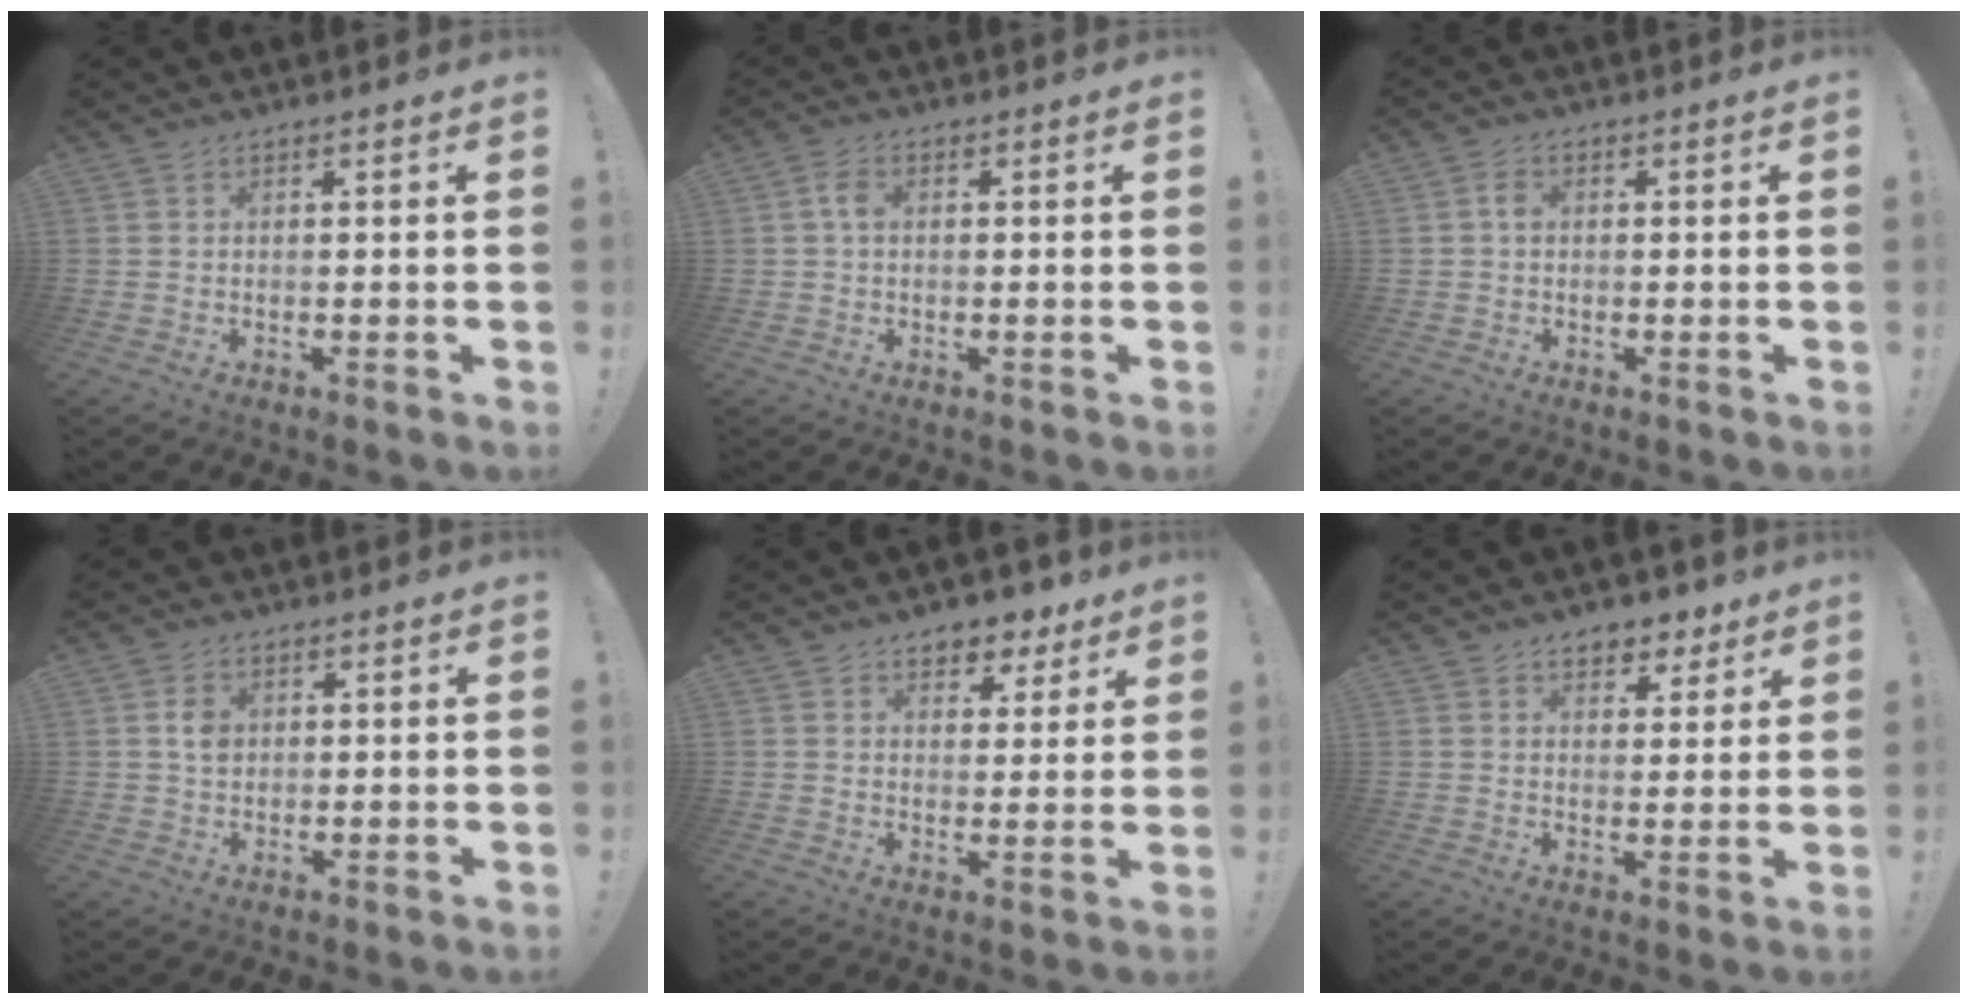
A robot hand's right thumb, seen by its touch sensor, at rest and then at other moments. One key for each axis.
{"total": 3.4, "fx": 0.4, "fy": 2.2, "fz": 2.6, "tx": -0.049, "ty": 0.009, "tz": 0.006}
{"total": 2.6, "fx": -0.3, "fy": 2.1, "fz": 1.5, "tx": -0.027, "ty": 0.009, "tz": -0.007}
{"total": 4.3, "fx": 0.8, "fy": 3.4, "fz": 2.5, "tx": -0.033, "ty": 0.000, "tz": 0.013}
{"total": 6.8, "fx": 4.9, "fy": 4.4, "fz": 1.6, "tx": -0.005, "ty": -0.041, "tz": 0.089}
{"total": 6.6, "fx": 4.6, "fy": 4.3, "fz": 2.1, "tx": -0.015, "ty": -0.030, "tz": 0.083}